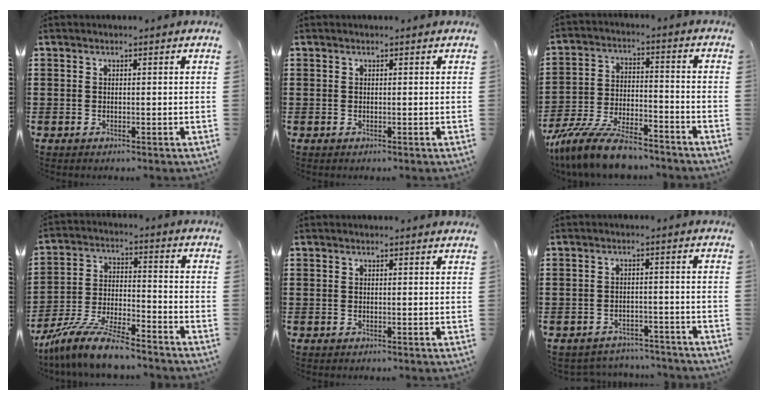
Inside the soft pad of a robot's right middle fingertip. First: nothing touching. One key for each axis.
{"total": 0.0}
{"total": 9.6, "fx": -8.5, "fy": 1.8, "fz": 4.1, "tx": -0.084, "ty": 0.017, "tz": -0.165}
{"total": 9.6, "fx": -8.7, "fy": 1.0, "fz": 4.0, "tx": -0.082, "ty": 0.014, "tz": -0.172}
{"total": 0.0}
{"total": 2.9, "fx": -2.9, "fy": 0.5, "fz": -0.1, "tx": -0.006, "ty": -0.001, "tz": -0.062}